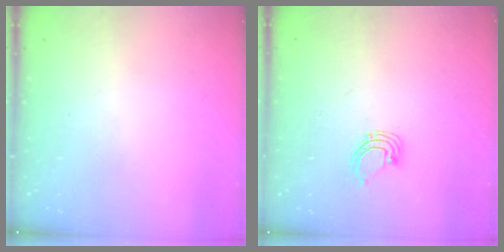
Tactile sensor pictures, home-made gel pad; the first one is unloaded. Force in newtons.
{"total": 2.7, "press": 2.7, "slide": 0.2}